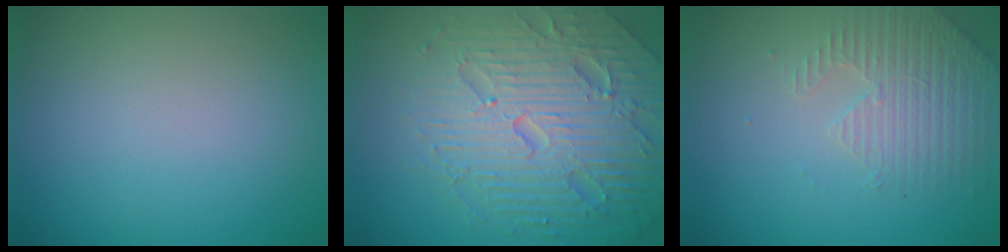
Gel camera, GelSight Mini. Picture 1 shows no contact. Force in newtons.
{"total": 7.4, "press": 7.3, "slide": 1.6}
{"total": 3.5, "press": 3.4, "slide": 0.9}